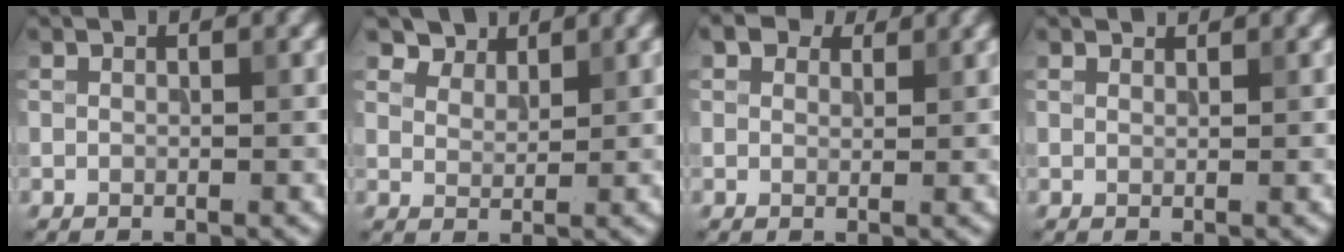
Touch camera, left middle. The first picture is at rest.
{"total": 3.4, "force": [3.0, 1.5, 0.7], "torque": [-0.026, -0.020, 0.067]}
{"total": 3.0, "force": [2.3, 1.5, 1.1], "torque": [-0.023, -0.004, 0.035]}
{"total": 1.0, "force": [1.0, 0.2, 0.1], "torque": [-0.005, -0.003, 0.013]}